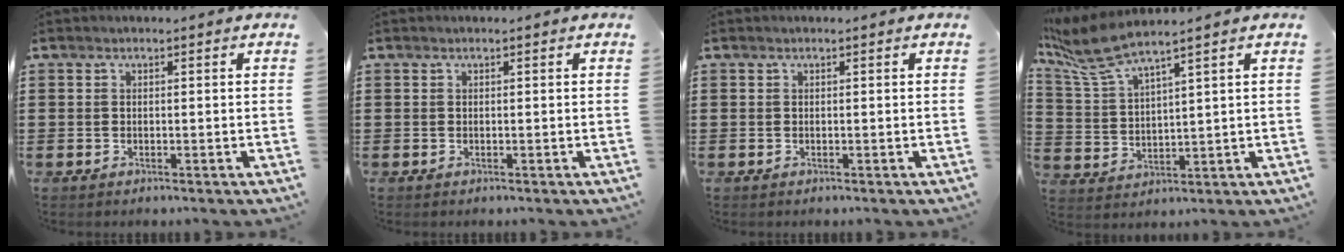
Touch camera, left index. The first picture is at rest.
{"total": 0.0}
{"total": 0.0}
{"total": 7.5, "force": [6.0, 1.0, 4.4], "torque": [-0.118, -0.025, 0.103]}